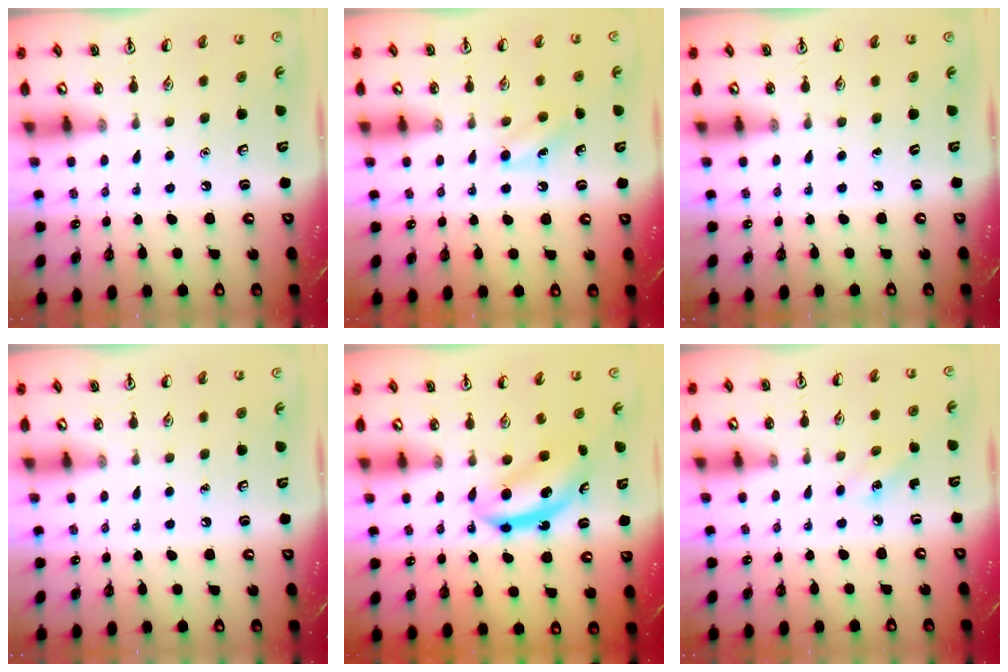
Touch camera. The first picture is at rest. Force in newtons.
{"total": 5.7, "press": 5.4, "slide": 1.8}
{"total": 0.0}
{"total": 0.0}
{"total": 5.9, "press": 5.8, "slide": 0.8}
{"total": 2.3, "press": 2.2, "slide": 0.8}